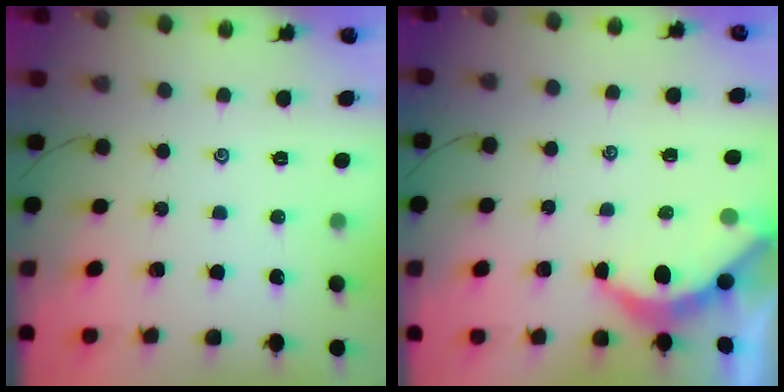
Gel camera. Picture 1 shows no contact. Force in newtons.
{"total": 4.9, "press": 4.9, "slide": 0.4}